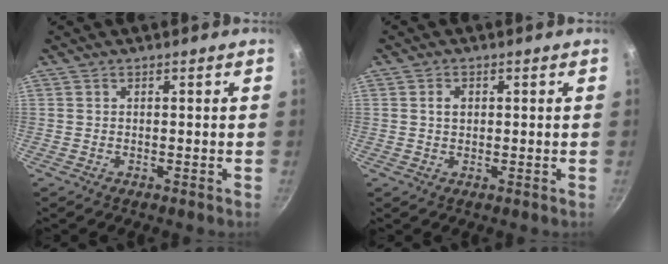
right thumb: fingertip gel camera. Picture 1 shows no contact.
{"total": 2.0, "force": [0.4, 1.5, 1.3], "torque": [-0.016, 0.003, 0.007]}